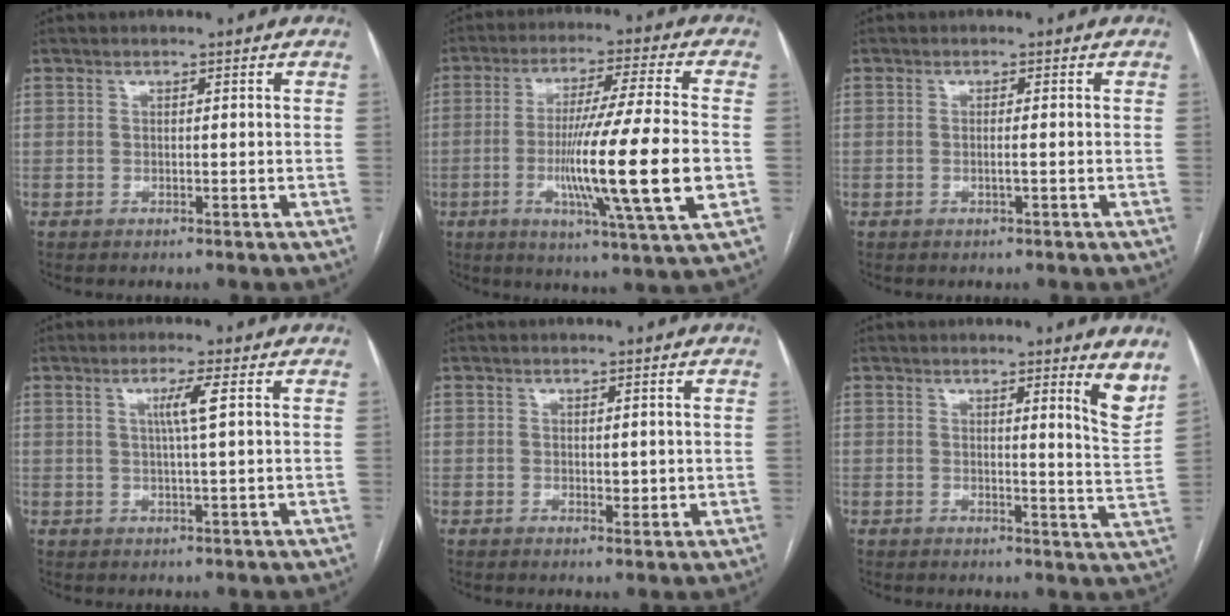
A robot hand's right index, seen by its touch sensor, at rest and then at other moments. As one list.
[{"total": 17.5, "force": [-3.5, -0.8, 17.1], "torque": [-0.299, -0.019, -0.062]}, {"total": 2.4, "force": [-0.4, -0.5, 2.3], "torque": [-0.046, -0.005, -0.008]}, {"total": 3.3, "force": [0.9, -0.7, 3.2], "torque": [-0.061, -0.001, 0.015]}, {"total": 1.7, "force": [0.1, 1.0, 1.3], "torque": [-0.017, -0.004, 0.004]}, {"total": 5.6, "force": [3.7, -0.6, 4.2], "torque": [-0.053, -0.033, 0.034]}]